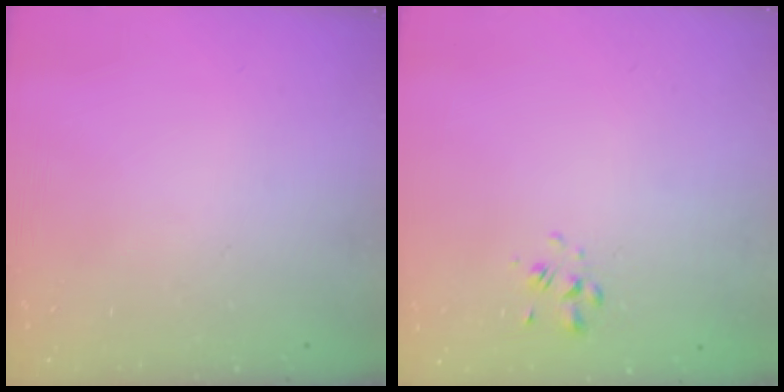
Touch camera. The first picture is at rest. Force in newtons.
{"total": 0.9, "press": 0.7, "slide": 0.6}